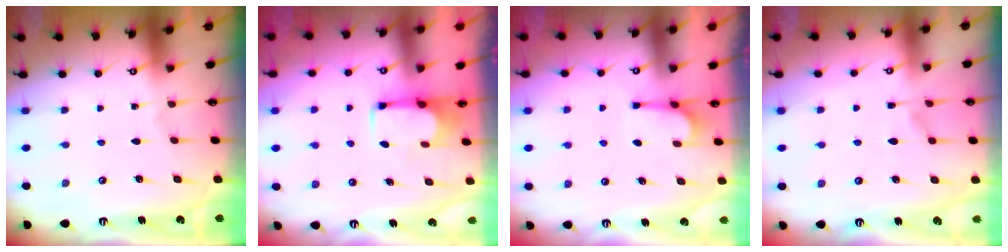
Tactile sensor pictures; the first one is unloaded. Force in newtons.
{"total": 1.8, "press": 1.6, "slide": 0.8}
{"total": 3.0, "press": 2.9, "slide": 0.7}
{"total": 1.4, "press": 0.4, "slide": 1.4}